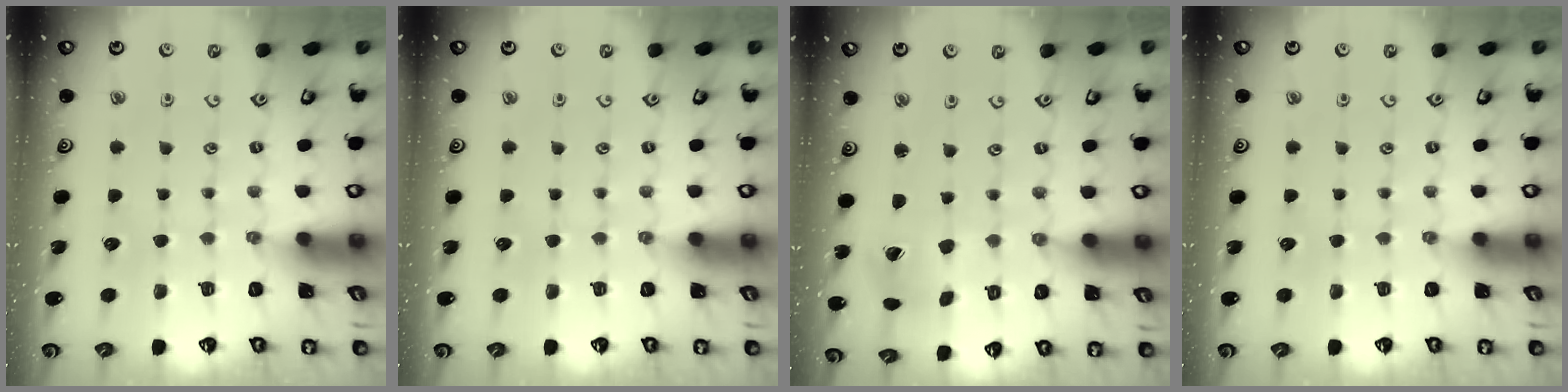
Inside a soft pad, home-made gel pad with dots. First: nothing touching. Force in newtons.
{"total": 0.0}
{"total": 3.2, "press": 3.2, "slide": 0.4}
{"total": 0.0}